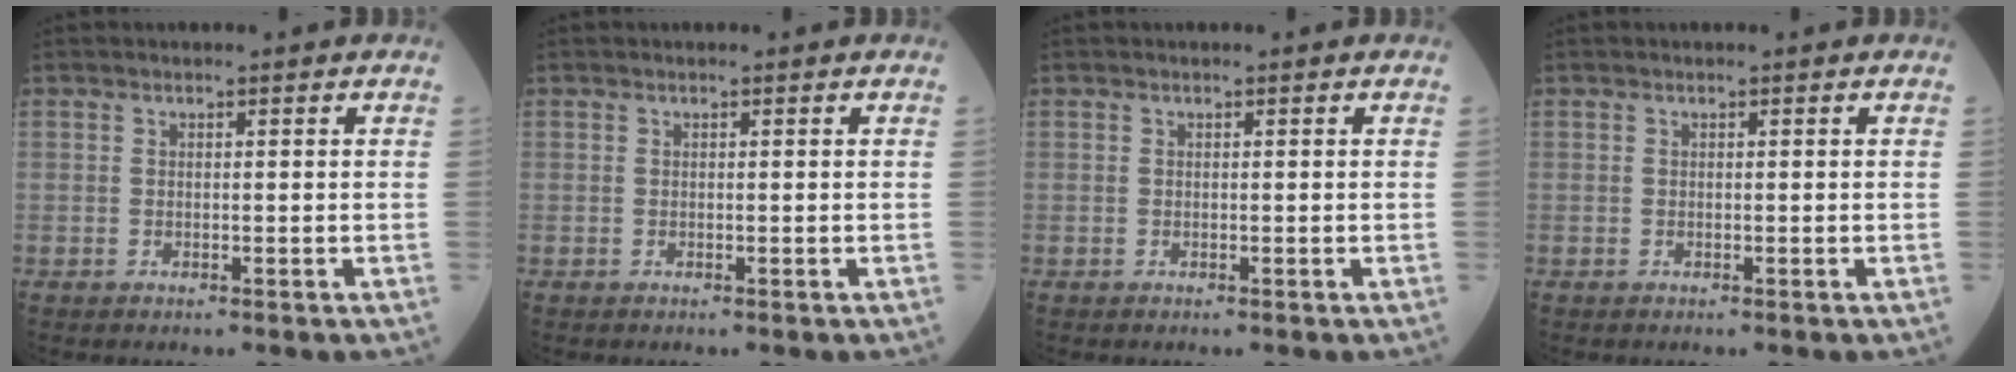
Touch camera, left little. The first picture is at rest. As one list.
[{"total": 0.0}, {"total": 0.0}, {"total": 0.0}]